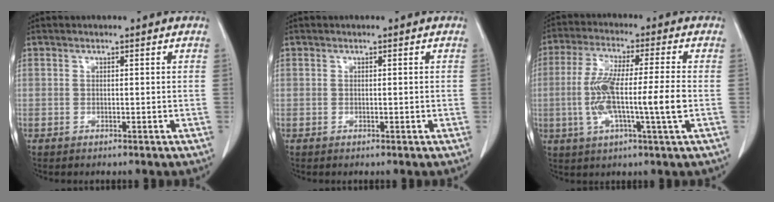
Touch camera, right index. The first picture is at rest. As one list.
[{"total": 0.0}, {"total": 11.9, "force": [-1.7, 0.3, 11.8], "torque": [-0.233, 0.001, -0.035]}]